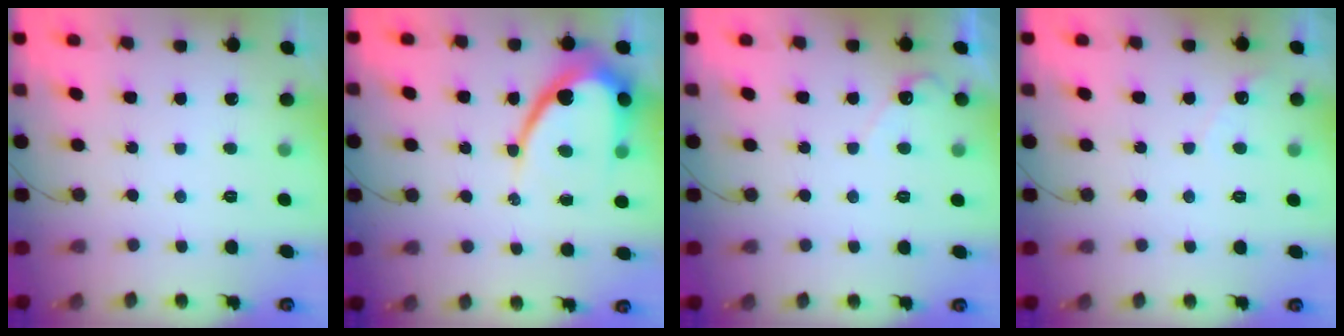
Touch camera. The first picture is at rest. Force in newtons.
{"total": 12.3, "press": 12.3, "slide": 1.0}
{"total": 4.1, "press": 4.1, "slide": 0.3}
{"total": 2.9, "press": 2.9, "slide": 0.2}